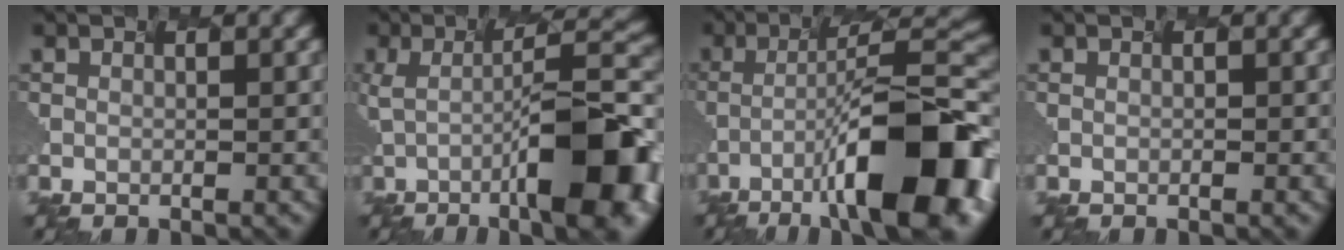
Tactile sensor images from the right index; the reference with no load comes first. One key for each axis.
{"total": 12.1, "fx": -3.2, "fy": 3.0, "fz": 11.3, "tx": -0.183, "ty": -0.006, "tz": -0.028}
{"total": 13.2, "fx": -6.6, "fy": 3.0, "fz": 11.0, "tx": -0.186, "ty": 0.002, "tz": -0.085}
{"total": 0.0}